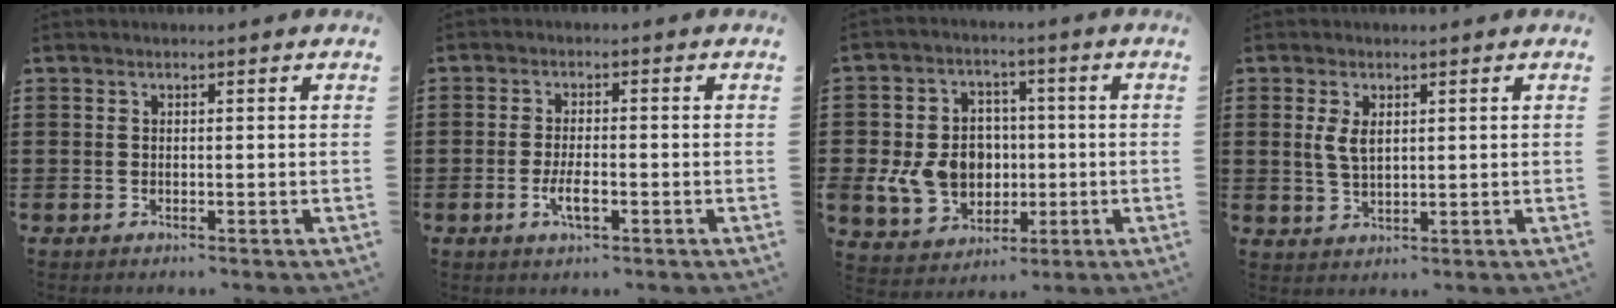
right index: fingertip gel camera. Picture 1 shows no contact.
{"total": 3.7, "force": [-1.5, 1.1, 3.3], "torque": [-0.068, -0.004, -0.029]}
{"total": 9.8, "force": [-1.1, 8.3, 5.2], "torque": [-0.115, 0.016, -0.017]}
{"total": 3.3, "force": [0.8, 1.6, 2.7], "torque": [-0.059, 0.005, 0.015]}